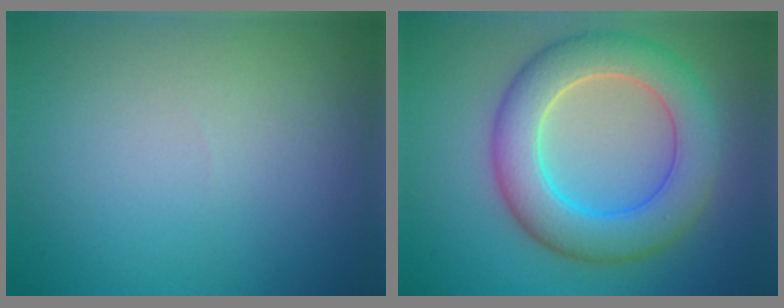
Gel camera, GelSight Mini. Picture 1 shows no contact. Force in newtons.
{"total": 7.5, "press": 7.5, "slide": 0.6}